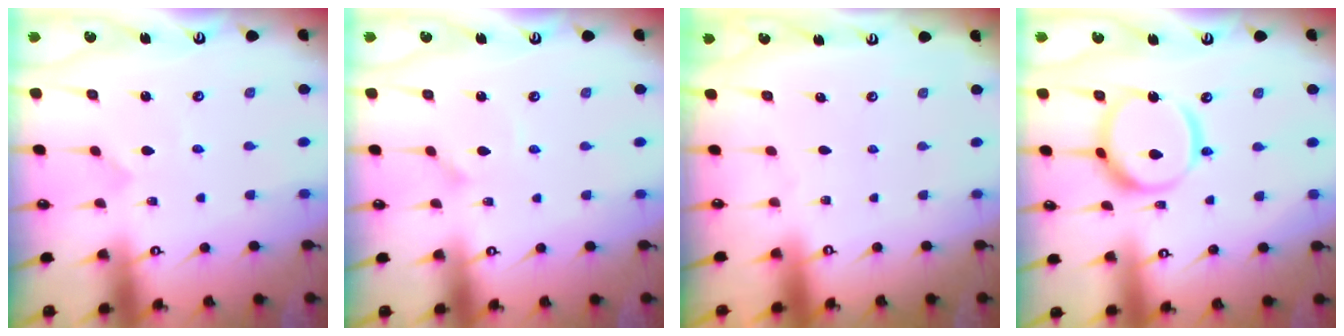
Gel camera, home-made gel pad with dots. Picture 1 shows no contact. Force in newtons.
{"total": 0.9, "press": 0.9, "slide": 0.1}
{"total": 0.0}
{"total": 14.1, "press": 14.0, "slide": 1.5}